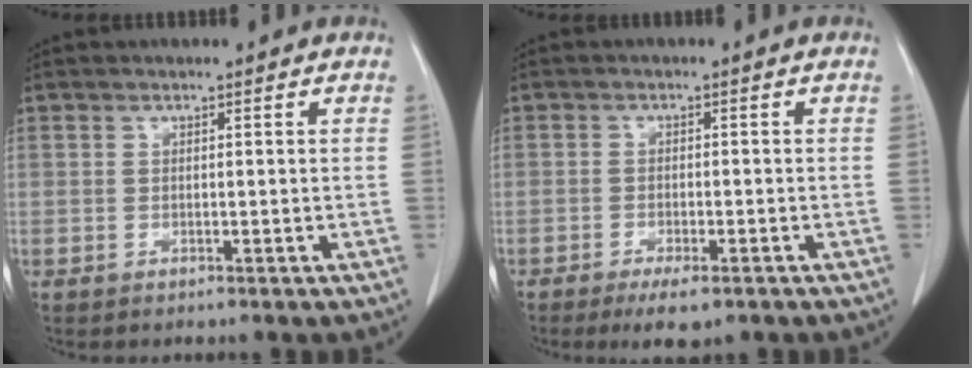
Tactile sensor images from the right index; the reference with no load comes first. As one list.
[{"total": 4.6, "force": [-3.0, 1.3, 3.2], "torque": [-0.051, -0.006, -0.043]}]